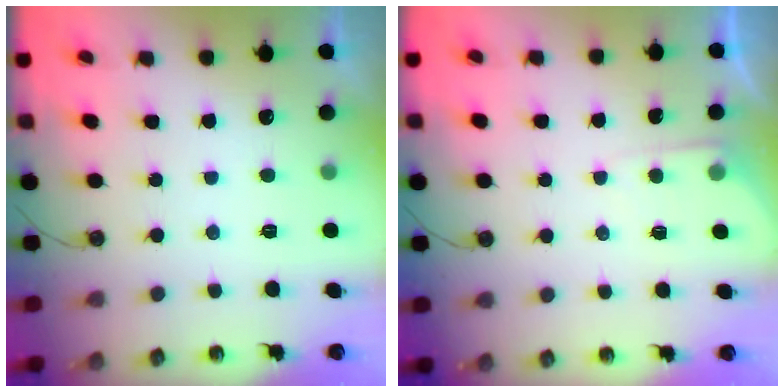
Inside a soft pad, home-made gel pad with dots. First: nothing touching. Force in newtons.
{"total": 3.8, "press": 3.8, "slide": 0.5}